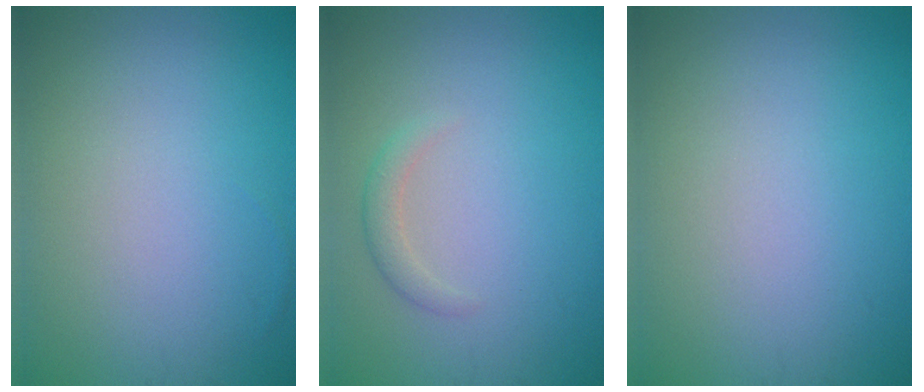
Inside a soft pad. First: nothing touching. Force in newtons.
{"total": 1.4, "press": 1.4, "slide": 0.1}
{"total": 0.0}